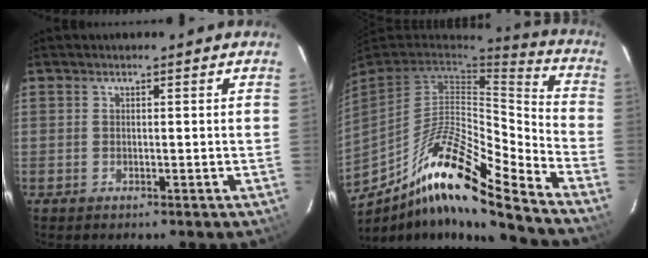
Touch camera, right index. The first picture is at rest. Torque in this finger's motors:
{"motor_torque": [0.66, -0.93, 0.58, 0.15]}